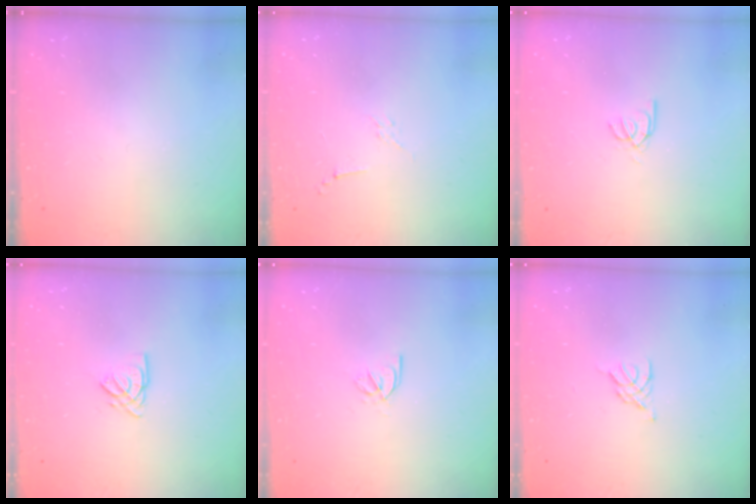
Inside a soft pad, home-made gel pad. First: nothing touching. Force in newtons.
{"total": 3.5, "press": 3.5, "slide": 0.8}
{"total": 2.6, "press": 2.6, "slide": 0.2}
{"total": 2.7, "press": 2.7, "slide": 0.3}
{"total": 2.5, "press": 2.4, "slide": 0.5}
{"total": 3.2, "press": 3.1, "slide": 0.7}